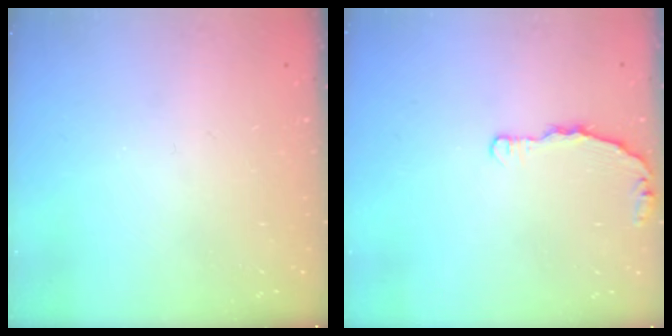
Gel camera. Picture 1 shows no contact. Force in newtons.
{"total": 3.2, "press": 3.2, "slide": 0.4}